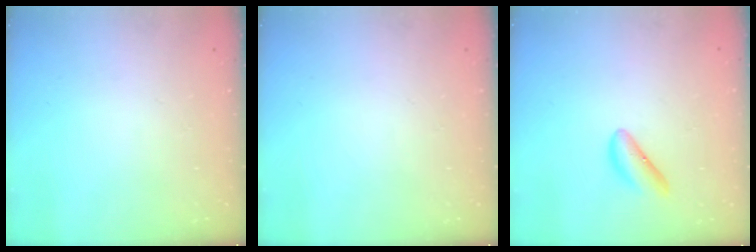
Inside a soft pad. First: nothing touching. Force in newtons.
{"total": 0.0}
{"total": 6.2, "press": 6.1, "slide": 0.5}